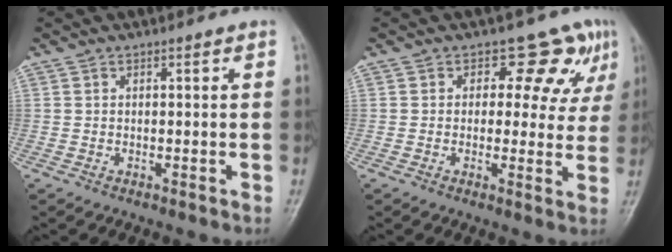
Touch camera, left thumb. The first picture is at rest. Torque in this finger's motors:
{"motor_torque": [-0.10, 0.18, -0.06, -0.13, 0.08]}